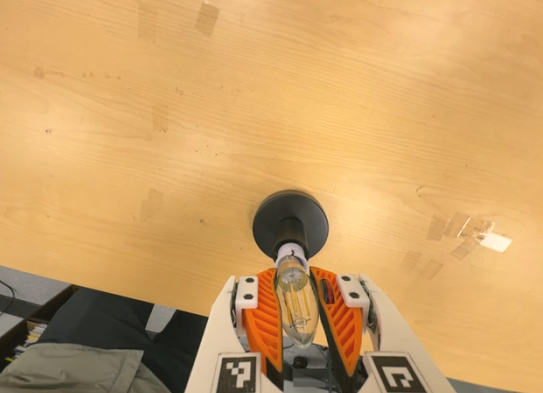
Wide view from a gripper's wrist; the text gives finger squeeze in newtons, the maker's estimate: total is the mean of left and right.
{"total": 20.6, "left": 20.2, "right": 21.1}